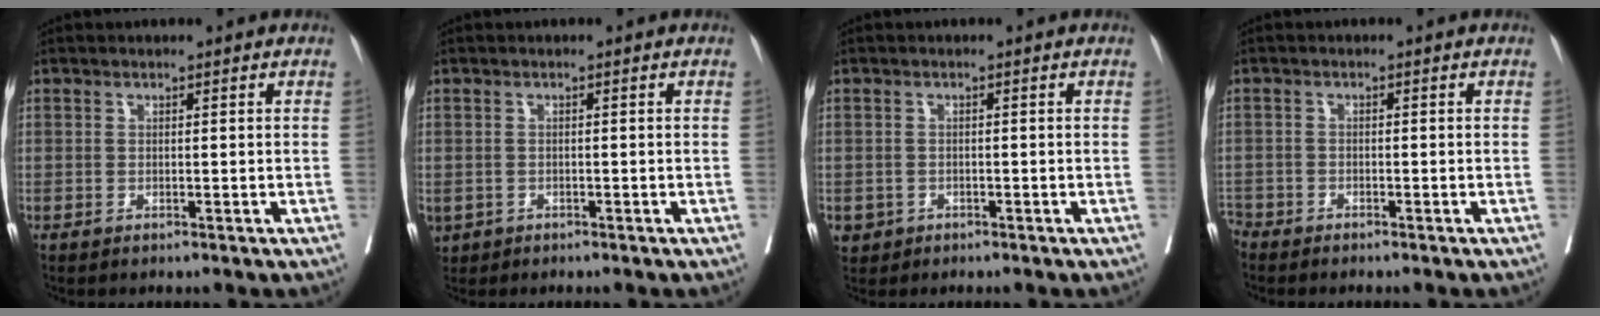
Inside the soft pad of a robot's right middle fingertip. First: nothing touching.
{"total": 3.3, "force": [-1.8, 2.6, 1.1], "torque": [-0.031, -0.003, -0.026]}
{"total": 2.2, "force": [-1.1, 1.9, 0.2], "torque": [-0.001, 0.005, -0.015]}
{"total": 2.6, "force": [-2.4, 0.9, -0.1], "torque": [0.004, -0.002, -0.049]}